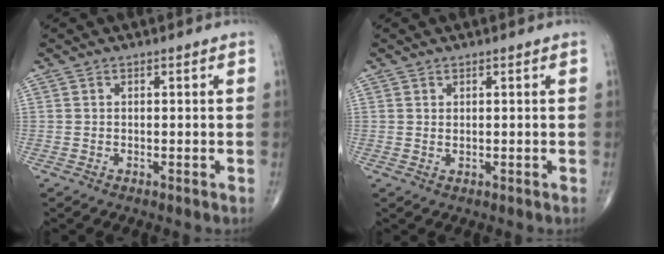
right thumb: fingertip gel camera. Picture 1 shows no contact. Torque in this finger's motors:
{"motor_torque": [-0.31, 0.30, 0.18, 0.22, -0.03]}